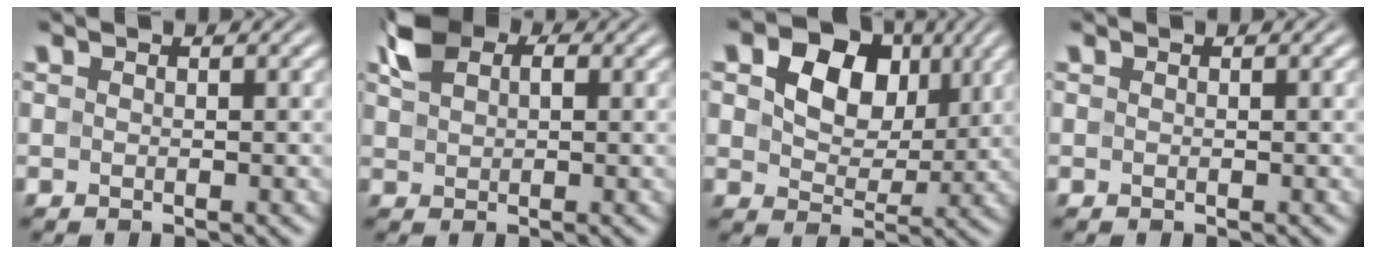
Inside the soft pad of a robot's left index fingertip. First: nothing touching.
{"total": 3.6, "force": [1.8, 2.3, 2.2], "torque": [-0.047, 0.007, 0.032]}
{"total": 10.4, "force": [3.9, 7.6, 5.9], "torque": [-0.109, 0.022, 0.058]}
{"total": 0.0}